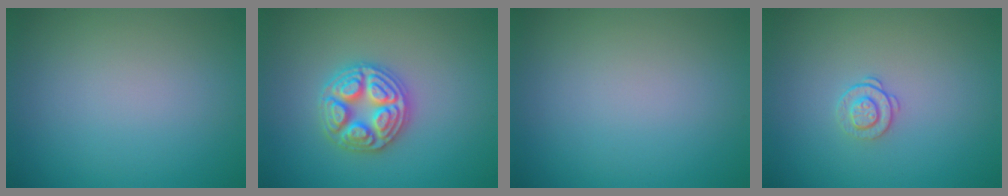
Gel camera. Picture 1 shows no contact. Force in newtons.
{"total": 4.9, "press": 4.9, "slide": 0.5}
{"total": 0.0}
{"total": 1.4, "press": 0.9, "slide": 1.0}